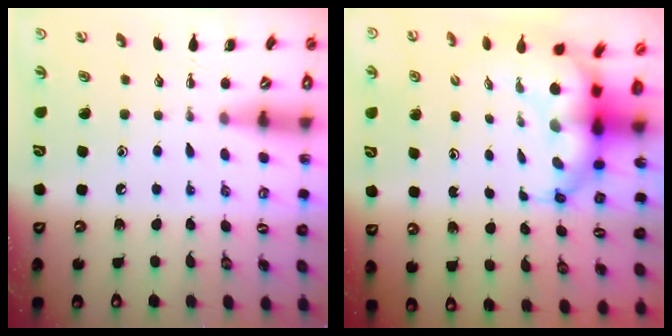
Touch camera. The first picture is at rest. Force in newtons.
{"total": 8.0, "press": 7.7, "slide": 2.0}